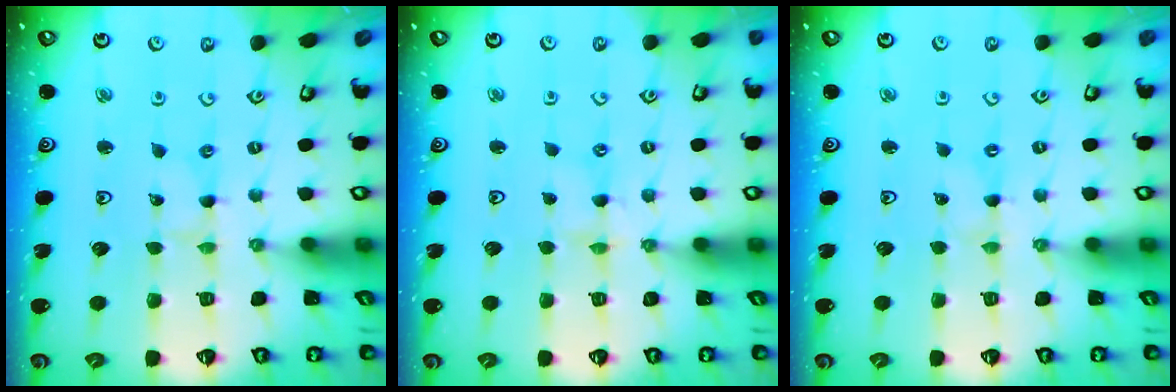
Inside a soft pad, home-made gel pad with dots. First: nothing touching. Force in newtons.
{"total": 1.5, "press": 1.4, "slide": 0.3}
{"total": 0.0}